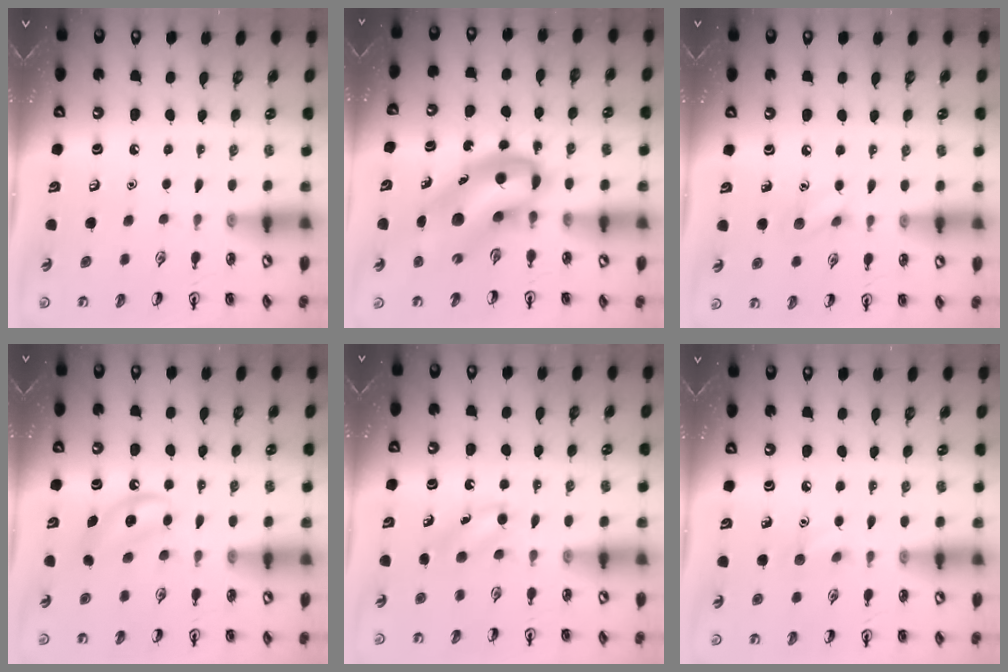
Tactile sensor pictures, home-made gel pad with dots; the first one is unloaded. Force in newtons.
{"total": 9.8, "press": 9.5, "slide": 2.4}
{"total": 6.2, "press": 6.0, "slide": 1.5}
{"total": 6.0, "press": 5.7, "slide": 1.6}
{"total": 5.2, "press": 5.0, "slide": 1.3}
{"total": 5.5, "press": 5.2, "slide": 1.5}